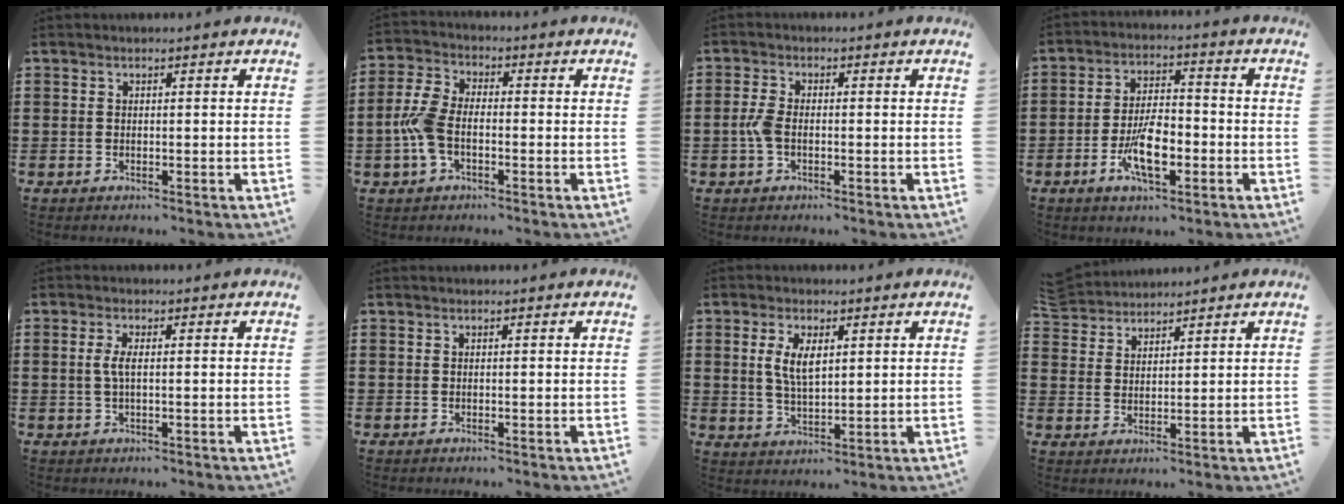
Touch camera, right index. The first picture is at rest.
{"total": 6.5, "force": [-1.6, 3.6, 5.2], "torque": [-0.134, -0.001, -0.038]}
{"total": 3.0, "force": [-0.7, 1.5, 2.5], "torque": [-0.069, -0.004, -0.019]}
{"total": 8.5, "force": [-3.0, 3.5, 7.2], "torque": [-0.149, -0.005, -0.056]}
{"total": 2.6, "force": [0.0, 0.7, 2.5], "torque": [-0.061, -0.006, -0.007]}
{"total": 0.0}
{"total": 4.9, "force": [1.3, 2.2, 4.2], "torque": [-0.089, 0.007, 0.021]}
{"total": 3.7, "force": [3.6, 0.8, -0.2], "torque": [-0.009, -0.008, 0.070]}